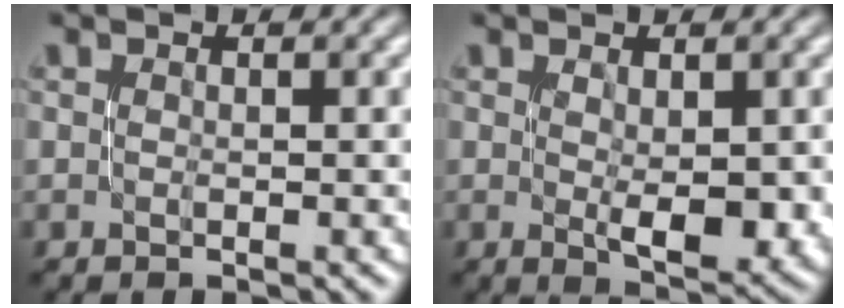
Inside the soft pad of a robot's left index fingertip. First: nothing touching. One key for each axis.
{"total": 3.8, "fx": -0.2, "fy": 1.6, "fz": 3.5, "tx": -0.058, "ty": -0.006, "tz": 0.004}